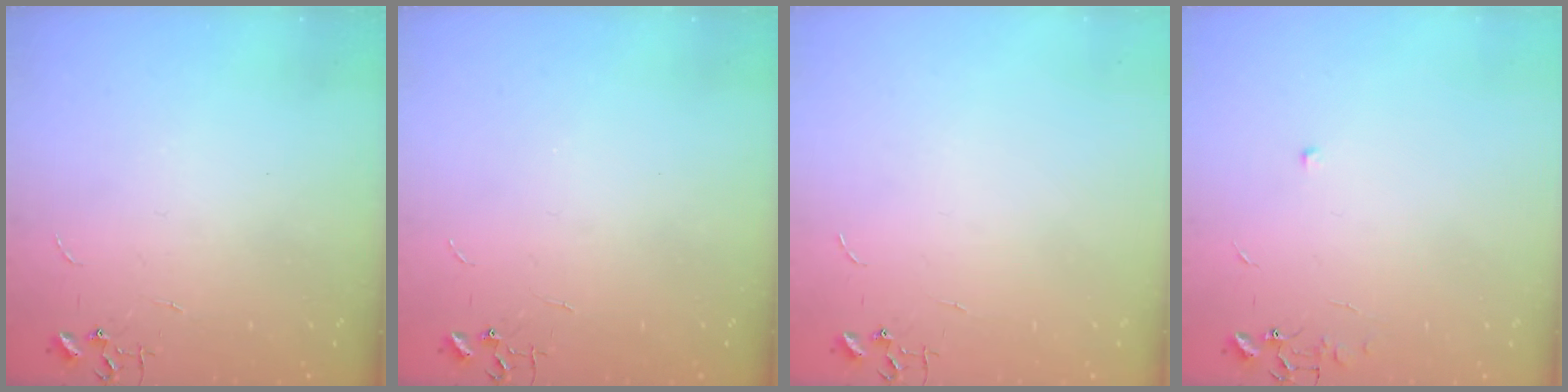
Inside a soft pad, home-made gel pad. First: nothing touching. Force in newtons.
{"total": 0.0}
{"total": 0.0}
{"total": 5.2, "press": 5.1, "slide": 0.6}